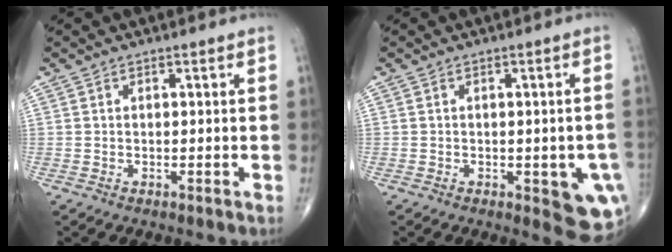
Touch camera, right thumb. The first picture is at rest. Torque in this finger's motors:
{"motor_torque": [1.66, 1.32, 0.25, -0.59, 0.22]}